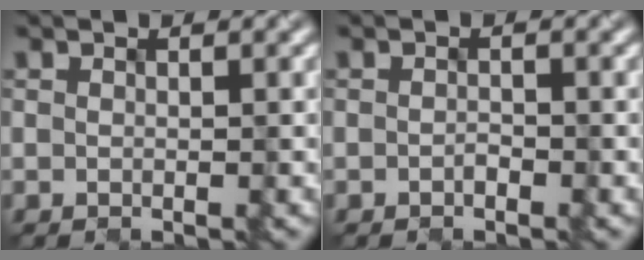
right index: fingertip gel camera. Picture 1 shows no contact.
{"total": 0.7, "force": [-0.6, 0.1, 0.2], "torque": [-0.009, -0.001, -0.008]}